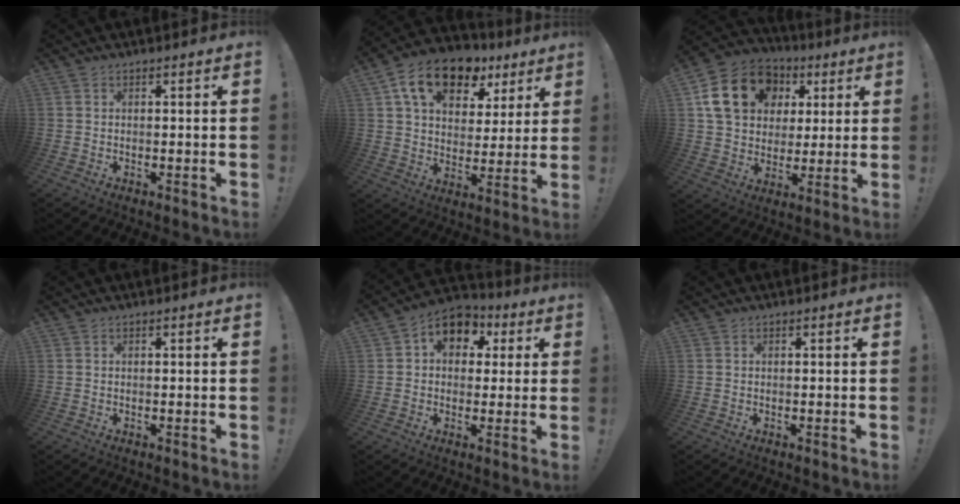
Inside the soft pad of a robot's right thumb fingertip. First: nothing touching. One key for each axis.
{"total": 16.6, "fx": 9.6, "fy": 9.9, "fz": 9.2, "tx": -0.149, "ty": -0.047, "tz": 0.172}
{"total": 18.4, "fx": 6.8, "fy": 14.1, "fz": 9.7, "tx": -0.147, "ty": -0.009, "tz": 0.143}
{"total": 0.0}
{"total": 10.2, "fx": 3.5, "fy": 7.8, "fz": 5.6, "tx": -0.072, "ty": -0.008, "tz": 0.068}
{"total": 0.0}